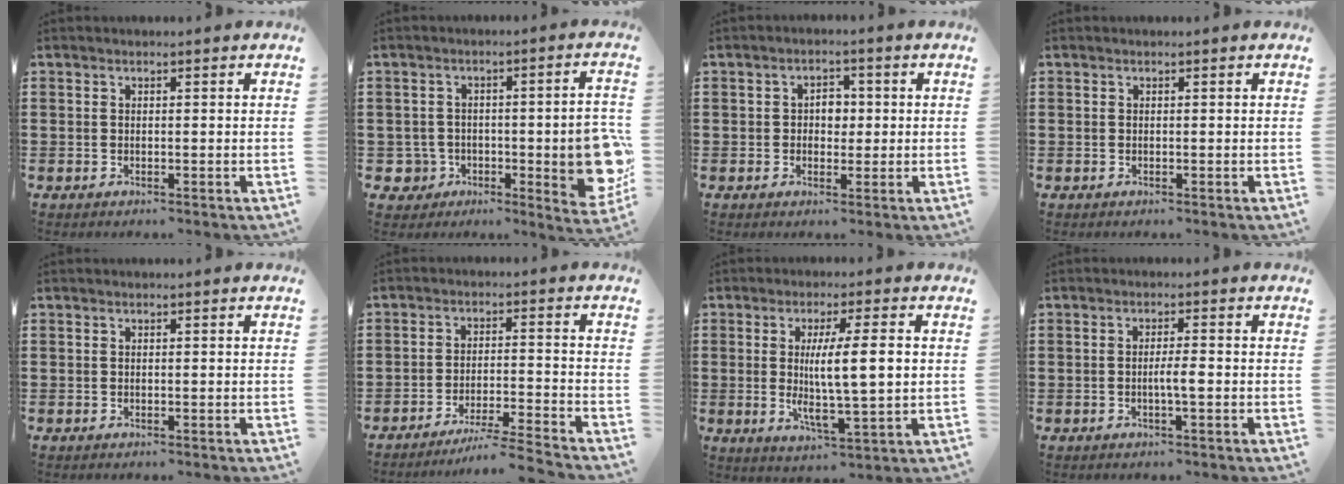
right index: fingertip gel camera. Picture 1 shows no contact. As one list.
[{"total": 8.7, "force": [-2.0, 5.2, 6.6], "torque": [-0.104, 0.003, -0.033]}, {"total": 3.0, "force": [0.0, 2.1, 2.1], "torque": [-0.038, 0.005, -0.004]}, {"total": 0.0}, {"total": 0.0}, {"total": 5.3, "force": [-4.8, -0.7, 2.1], "torque": [-0.043, -0.018, -0.094]}, {"total": 9.3, "force": [1.2, 1.8, 9.1], "torque": [-0.160, -0.001, 0.015]}, {"total": 2.5, "force": [-0.6, 0.1, 2.4], "torque": [-0.044, -0.002, -0.012]}]